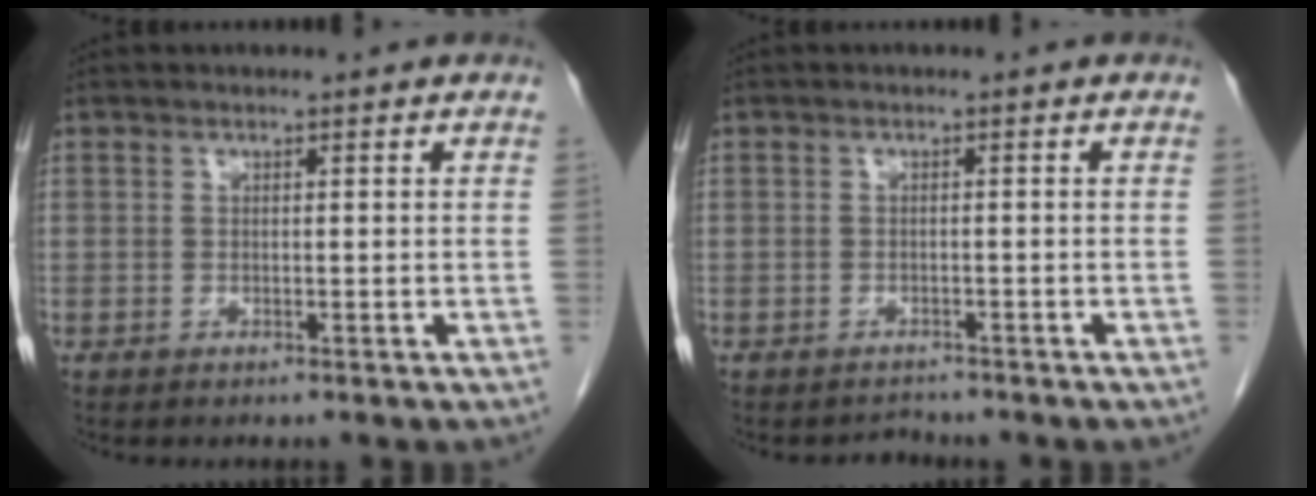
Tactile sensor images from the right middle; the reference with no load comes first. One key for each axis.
{"total": 1.4, "fx": -1.3, "fy": 0.4, "fz": -0.4, "tx": 0.001, "ty": -0.006, "tz": -0.019}